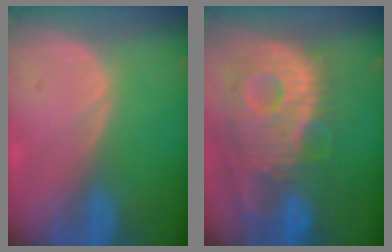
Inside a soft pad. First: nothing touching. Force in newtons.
{"total": 13.4, "press": 11.6, "slide": 6.6}